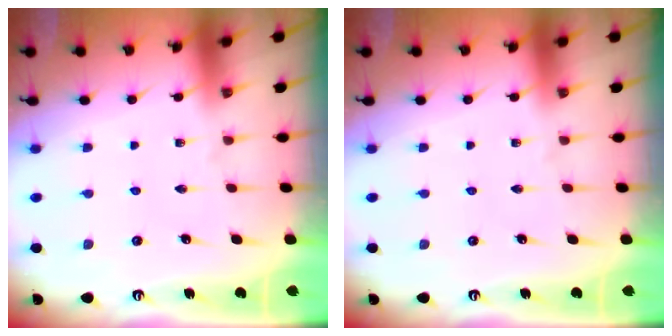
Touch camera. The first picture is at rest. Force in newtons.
{"total": 0.0}